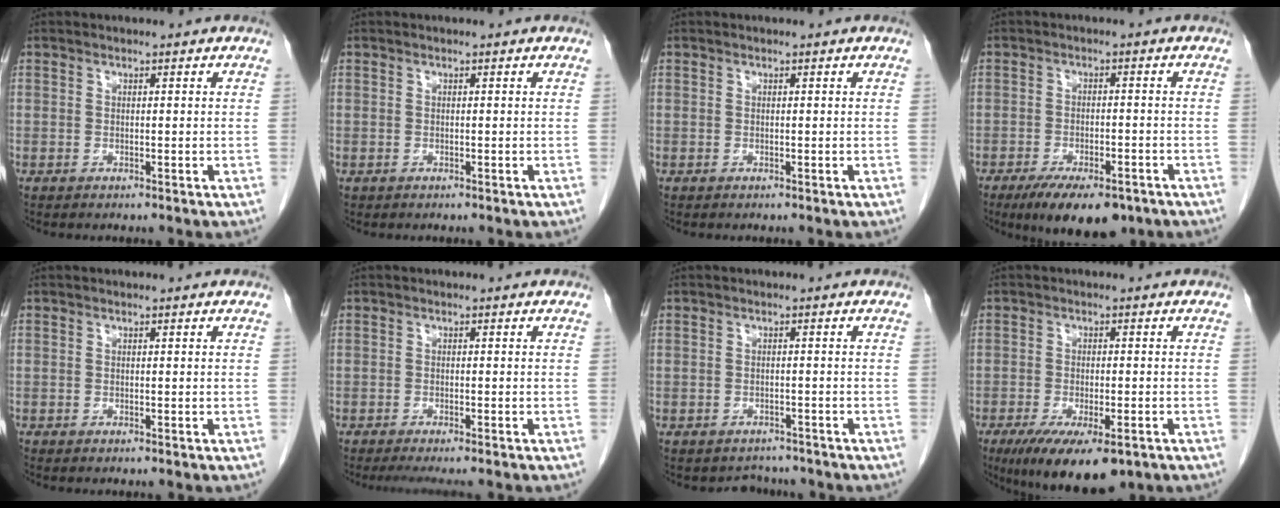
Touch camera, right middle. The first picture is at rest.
{"total": 0.0}
{"total": 0.0}
{"total": 10.5, "force": [-7.5, 3.6, 6.4], "torque": [-0.094, -0.010, -0.110]}
{"total": 0.0}
{"total": 5.6, "force": [-4.7, 0.6, 3.0], "torque": [-0.035, -0.011, -0.069]}
{"total": 2.9, "force": [-2.5, 1.3, -0.3], "torque": [-0.001, 0.005, -0.035]}
{"total": 11.1, "force": [-7.1, 3.4, 7.8], "torque": [-0.128, -0.021, -0.106]}